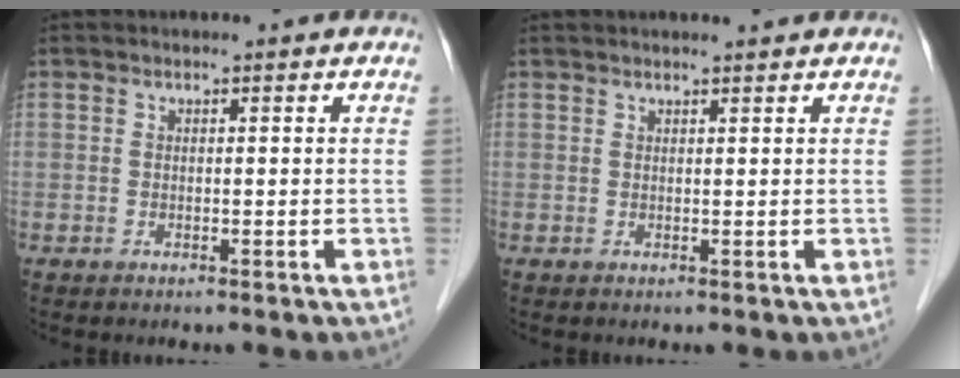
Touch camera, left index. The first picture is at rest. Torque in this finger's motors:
{"motor_torque": [0.81, -0.72, 0.24, 0.05]}